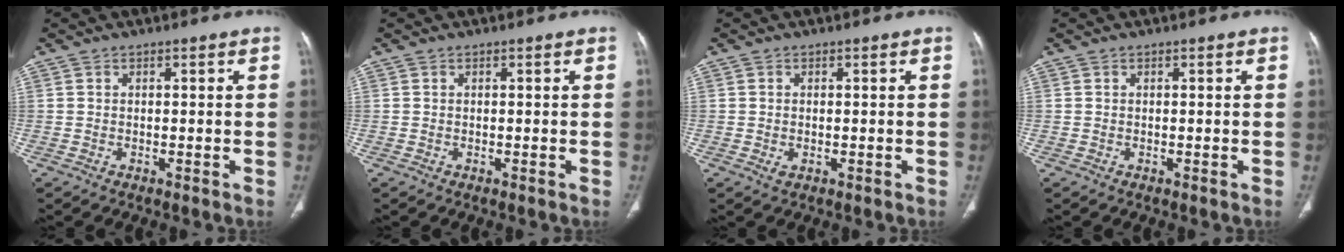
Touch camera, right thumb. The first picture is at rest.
{"total": 0.0}
{"total": 1.2, "force": [-0.2, 0.7, 1.0], "torque": [-0.026, 0.001, 0.000]}
{"total": 0.0}